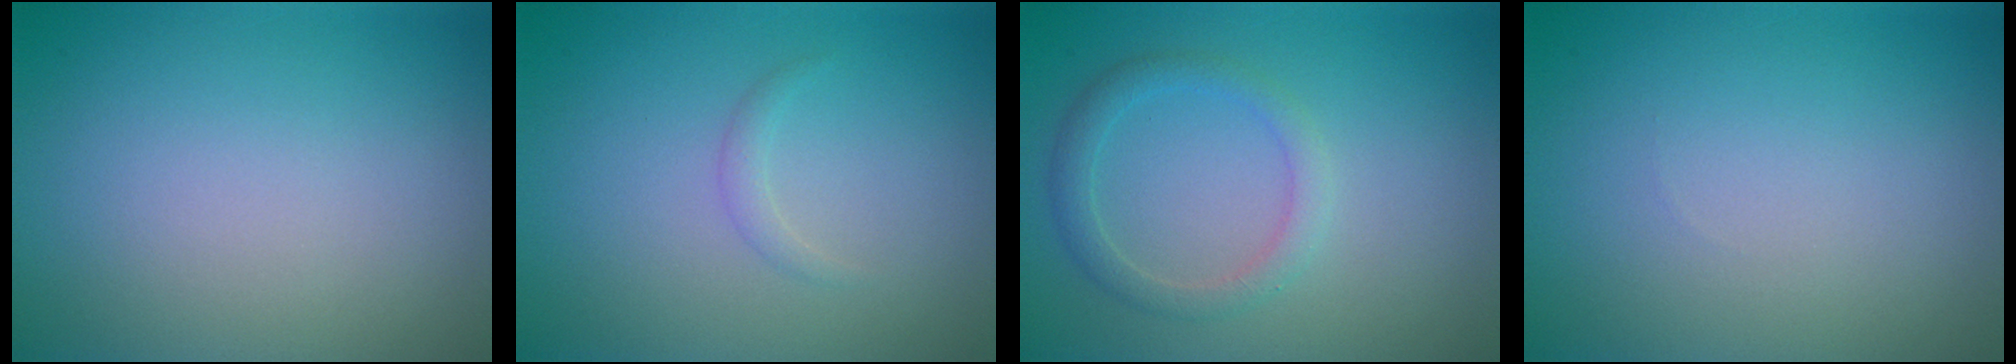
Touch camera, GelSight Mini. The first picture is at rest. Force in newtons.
{"total": 0.8, "press": 0.8, "slide": 0.0}
{"total": 2.1, "press": 2.1, "slide": 0.1}
{"total": 0.0}